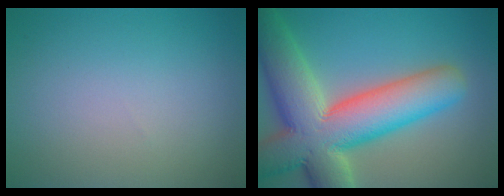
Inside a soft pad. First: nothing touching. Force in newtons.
{"total": 13.7, "press": 13.6, "slide": 1.1}